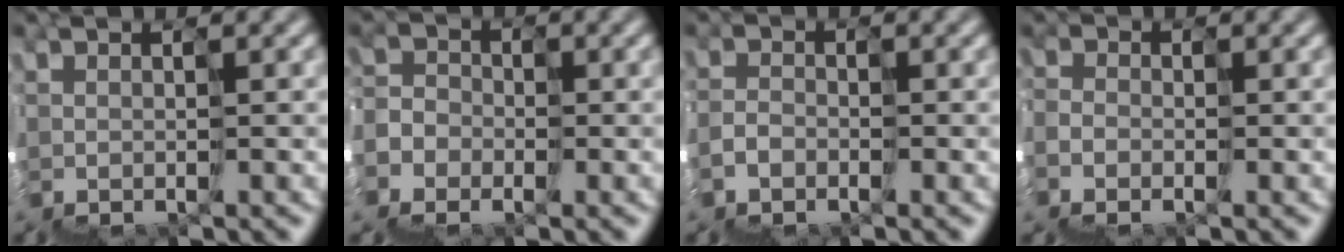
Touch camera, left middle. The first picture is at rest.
{"total": 6.9, "force": [-5.5, 3.9, -1.5], "torque": [0.028, -0.019, -0.092]}
{"total": 3.4, "force": [-3.0, 1.5, -0.8], "torque": [0.024, -0.002, -0.050]}
{"total": 3.5, "force": [-3.0, 1.8, 0.4], "torque": [0.000, -0.010, -0.049]}